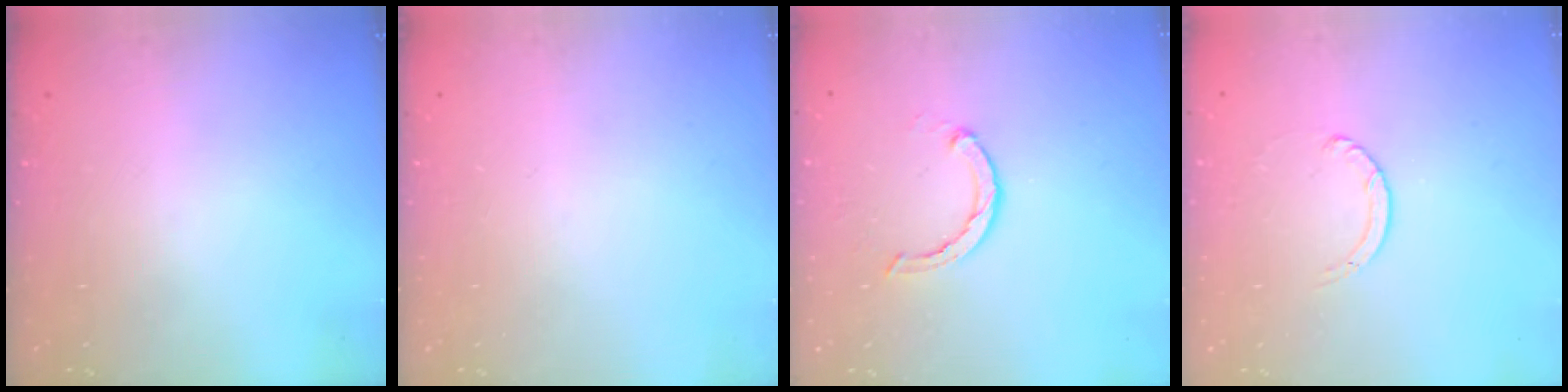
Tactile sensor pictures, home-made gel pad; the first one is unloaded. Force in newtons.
{"total": 0.0}
{"total": 2.3, "press": 2.3, "slide": 0.3}
{"total": 1.1, "press": 1.1, "slide": 0.1}